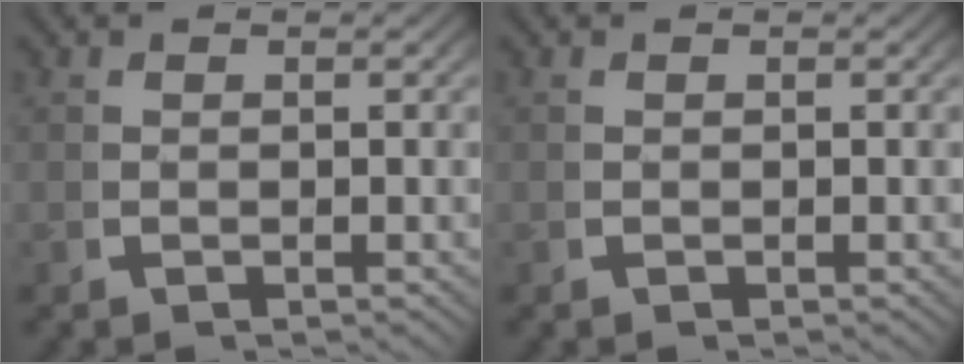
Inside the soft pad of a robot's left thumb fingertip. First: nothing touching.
{"total": 0.0}